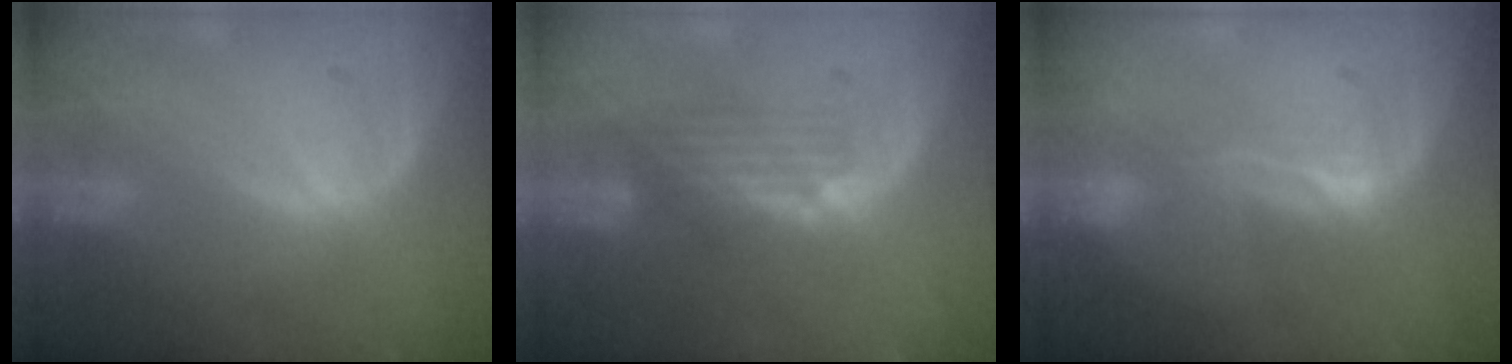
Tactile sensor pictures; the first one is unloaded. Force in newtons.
{"total": 3.7, "press": 3.7, "slide": 0.4}
{"total": 3.0, "press": 2.7, "slide": 1.5}